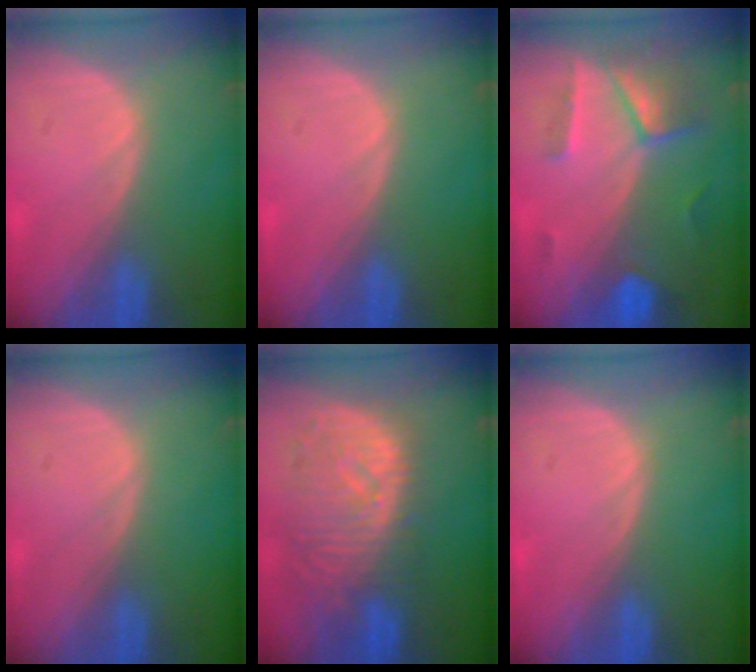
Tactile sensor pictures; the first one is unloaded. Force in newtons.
{"total": 0.0}
{"total": 7.4, "press": 6.5, "slide": 3.6}
{"total": 0.0}
{"total": 10.9, "press": 9.6, "slide": 5.1}
{"total": 0.0}